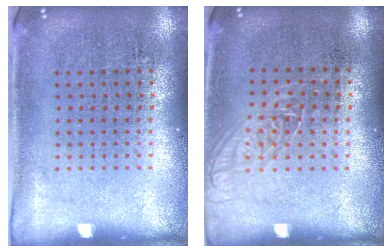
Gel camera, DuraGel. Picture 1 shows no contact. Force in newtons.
{"total": 1.1, "press": 1.0, "slide": 0.5}